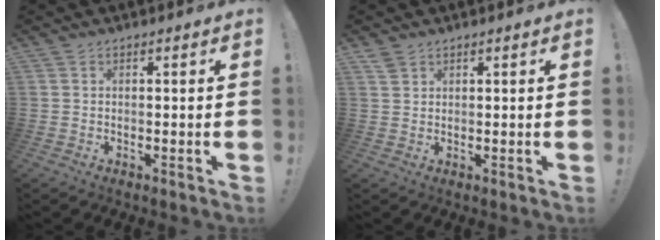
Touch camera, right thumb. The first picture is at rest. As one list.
[{"total": 2.4, "force": [1.8, 1.1, 1.0], "torque": [-0.016, -0.008, 0.034]}]